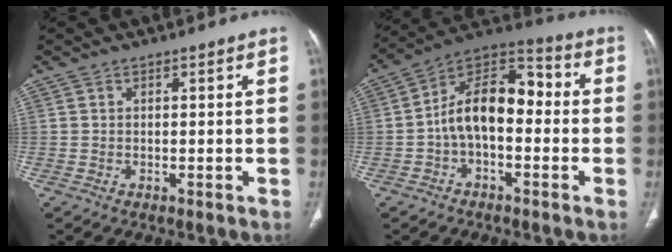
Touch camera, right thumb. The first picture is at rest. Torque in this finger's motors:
{"motor_torque": [1.87, 1.83, 1.30, -0.23, 0.12]}